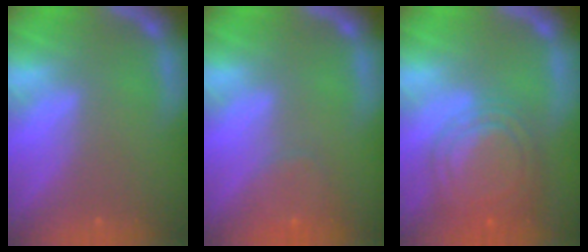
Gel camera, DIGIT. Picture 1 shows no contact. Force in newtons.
{"total": 2.4}
{"total": 9.5}